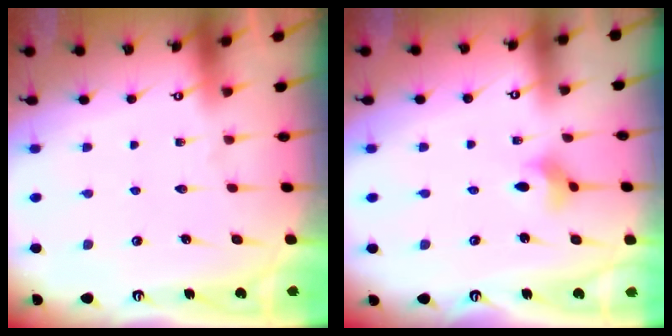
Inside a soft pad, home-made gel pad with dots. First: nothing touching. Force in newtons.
{"total": 3.0, "press": 3.0, "slide": 0.3}